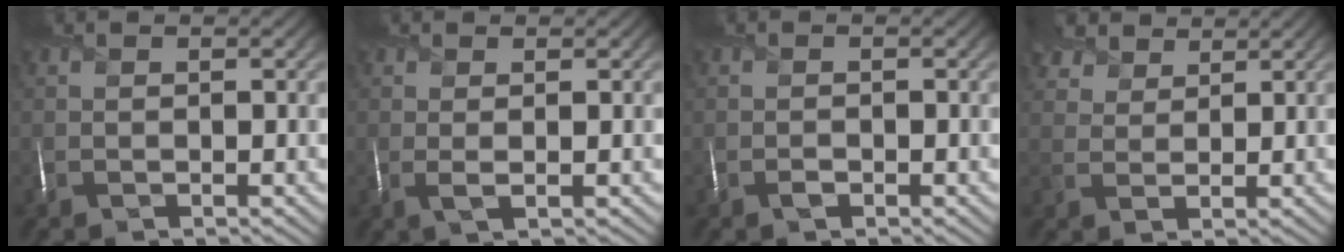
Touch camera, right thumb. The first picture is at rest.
{"total": 1.4, "force": [0.4, 0.1, 1.4], "torque": [-0.028, 0.005, 0.007]}
{"total": 0.7, "force": [-0.4, 0.3, 0.4], "torque": [-0.004, 0.004, -0.008]}
{"total": 4.4, "force": [3.6, 2.3, 1.4], "torque": [-0.041, 0.003, 0.076]}